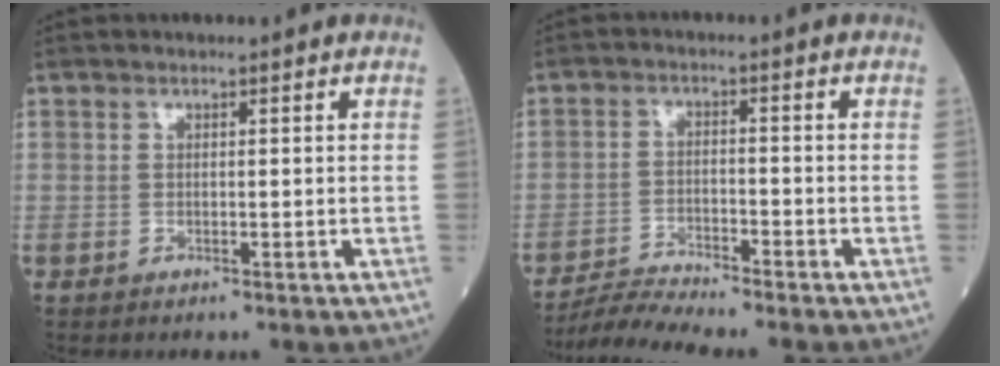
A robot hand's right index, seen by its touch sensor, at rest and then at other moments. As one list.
[{"total": 5.2, "force": [-4.9, -1.6, 0.6], "torque": [-0.020, -0.017, -0.095]}]